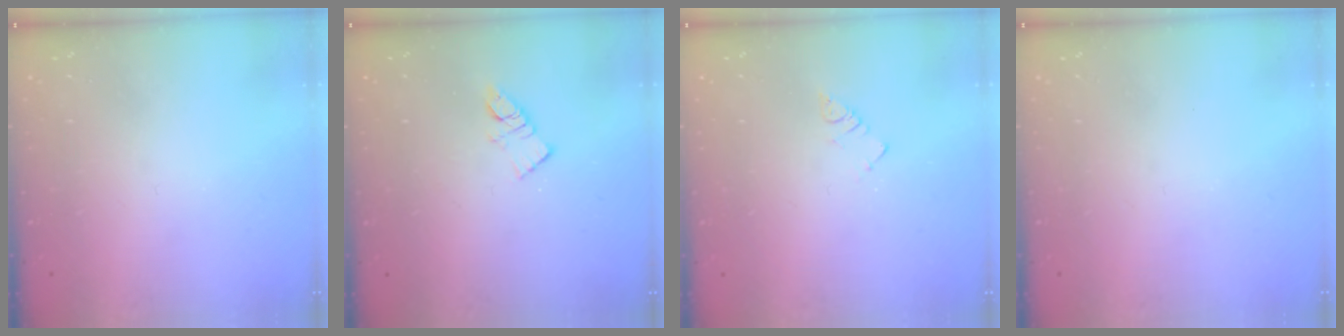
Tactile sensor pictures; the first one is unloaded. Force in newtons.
{"total": 5.7, "press": 5.7, "slide": 0.2}
{"total": 2.3, "press": 2.3, "slide": 0.4}
{"total": 0.0}